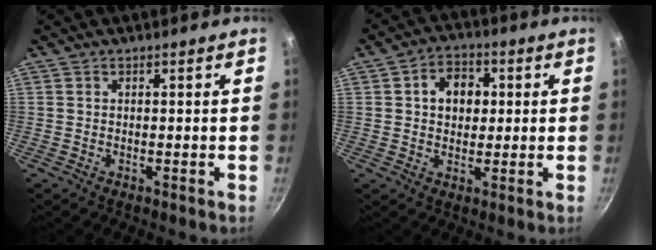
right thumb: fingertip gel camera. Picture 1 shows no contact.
{"total": 7.5, "force": [1.4, 5.8, 4.6], "torque": [-0.043, 0.006, 0.013]}